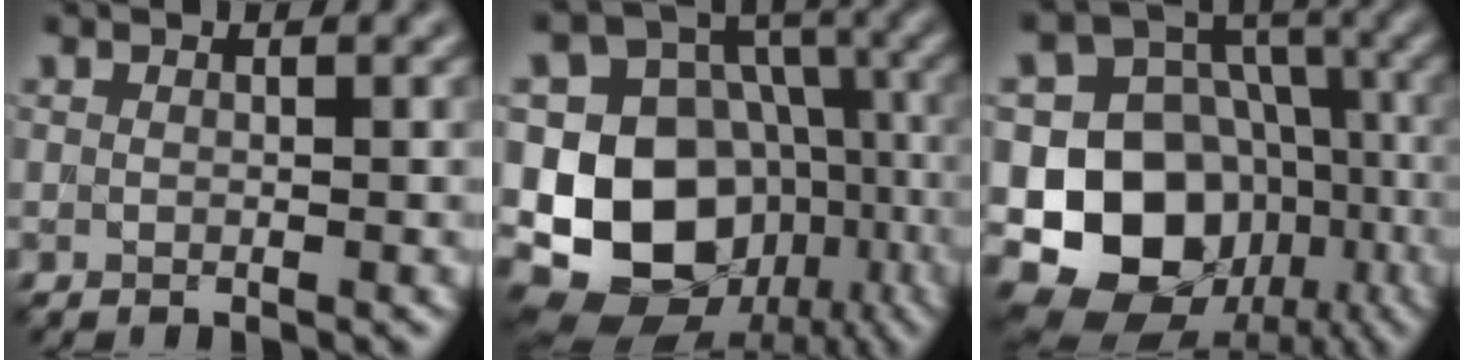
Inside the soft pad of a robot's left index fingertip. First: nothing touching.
{"total": 14.8, "force": [-3.8, 12.1, 7.6], "torque": [-0.142, -0.001, -0.067]}
{"total": 15.3, "force": [-5.1, 12.9, 6.4], "torque": [-0.114, -0.011, -0.098]}